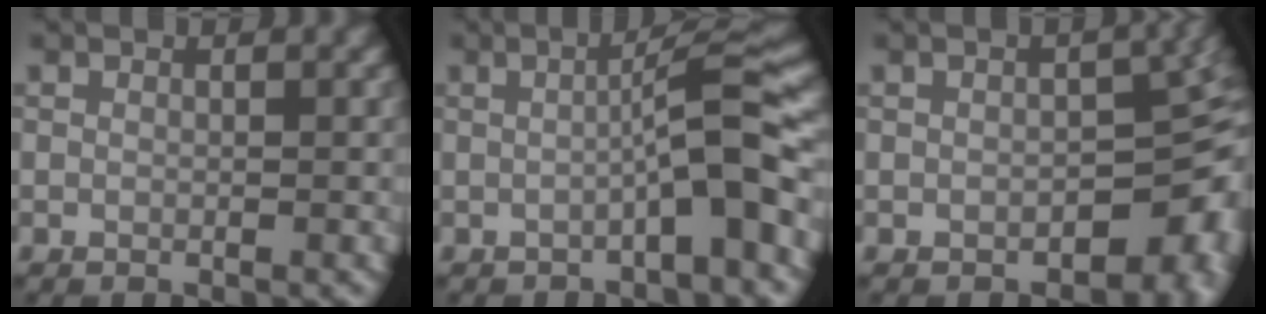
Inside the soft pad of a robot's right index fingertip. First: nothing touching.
{"total": 5.2, "force": [-1.3, 0.4, 5.0], "torque": [-0.073, 0.028, -0.029]}
{"total": 8.5, "force": [-2.6, 5.2, 6.3], "torque": [-0.024, -0.013, -0.029]}